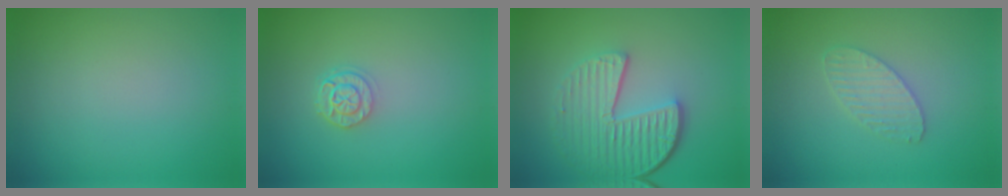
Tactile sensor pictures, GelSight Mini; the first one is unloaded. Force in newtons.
{"total": 2.2, "press": 1.8, "slide": 1.2}
{"total": 5.8, "press": 4.1, "slide": 4.0}
{"total": 2.3, "press": 2.3, "slide": 0.2}